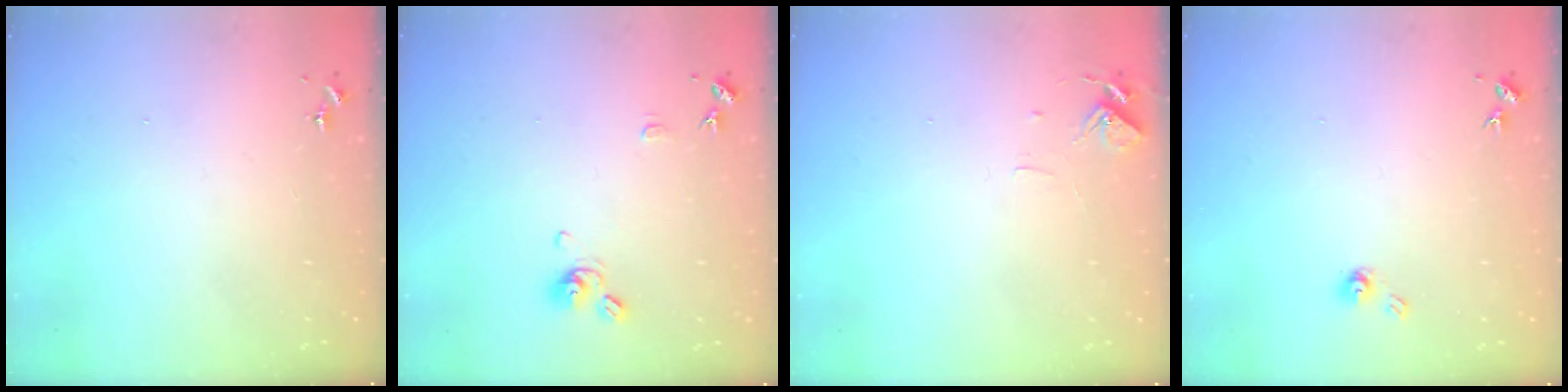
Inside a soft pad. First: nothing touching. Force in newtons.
{"total": 9.4, "press": 9.4, "slide": 0.9}
{"total": 6.2, "press": 6.2, "slide": 0.5}
{"total": 4.9, "press": 4.9, "slide": 0.5}